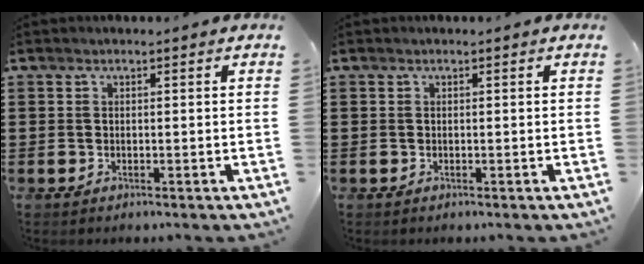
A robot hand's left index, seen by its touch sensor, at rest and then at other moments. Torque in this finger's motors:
{"motor_torque": [0.00, 0.00, 0.00, 0.01]}